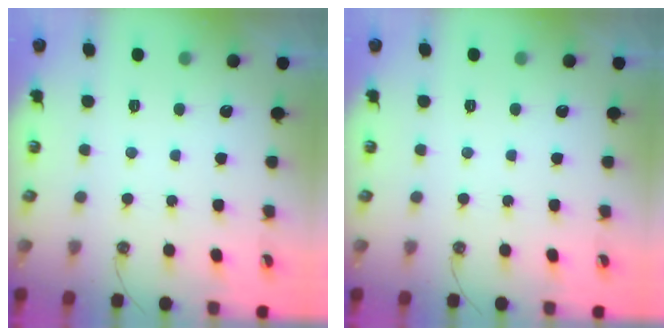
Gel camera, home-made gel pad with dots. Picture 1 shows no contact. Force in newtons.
{"total": 0.0}